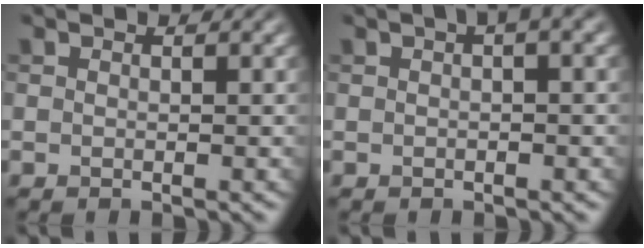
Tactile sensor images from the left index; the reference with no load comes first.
{"total": 2.6, "force": [0.9, 0.4, 2.4], "torque": [-0.032, 0.013, 0.012]}